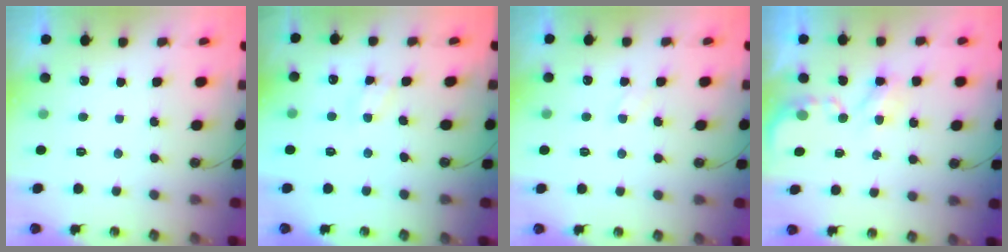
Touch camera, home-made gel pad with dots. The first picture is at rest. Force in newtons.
{"total": 4.0, "press": 3.9, "slide": 0.6}
{"total": 2.9, "press": 2.8, "slide": 0.4}
{"total": 2.8, "press": 2.8, "slide": 0.4}